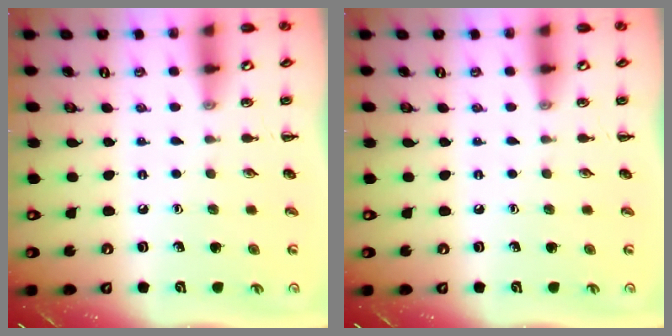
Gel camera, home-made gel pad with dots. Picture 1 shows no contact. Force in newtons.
{"total": 0.0}